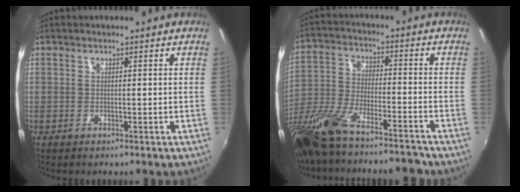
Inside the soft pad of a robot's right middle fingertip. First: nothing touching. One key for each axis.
{"total": 20.5, "fx": -16.8, "fy": 4.3, "fz": 10.9, "tx": -0.238, "ty": -0.052, "tz": -0.296}